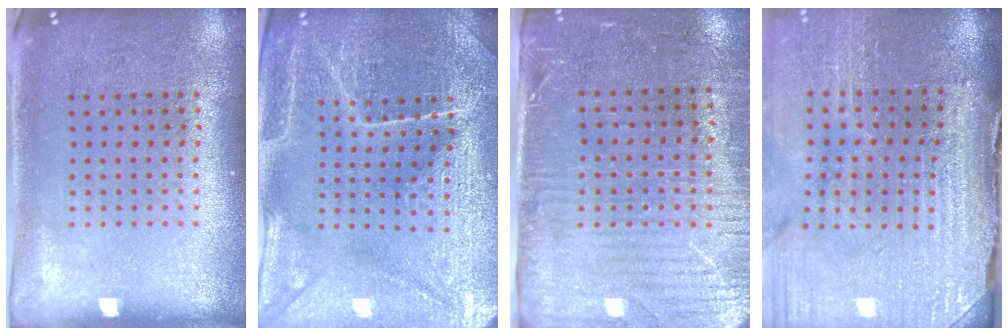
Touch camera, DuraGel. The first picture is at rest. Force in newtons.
{"total": 4.3, "press": 4.2, "slide": 0.9}
{"total": 3.4, "press": 2.9, "slide": 1.7}
{"total": 4.3, "press": 3.7, "slide": 2.2}